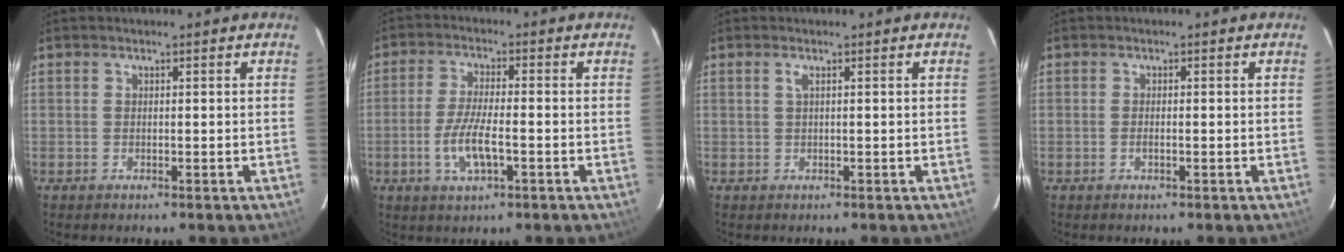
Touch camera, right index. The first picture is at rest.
{"total": 7.4, "force": [-2.5, 2.1, 6.7], "torque": [-0.138, -0.006, -0.049]}
{"total": 0.8, "force": [0.2, -0.2, 0.8], "torque": [-0.016, 0.002, 0.003]}
{"total": 0.8, "force": [-0.3, 0.1, 0.7], "torque": [-0.014, 0.000, -0.007]}